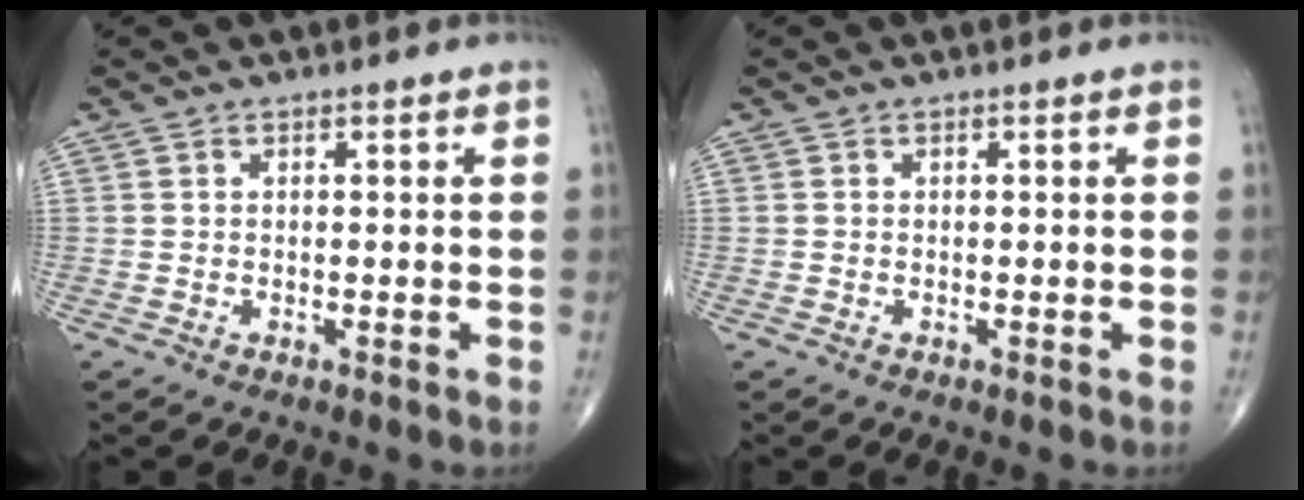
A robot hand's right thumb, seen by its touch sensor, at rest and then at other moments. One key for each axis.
{"total": 0.0}